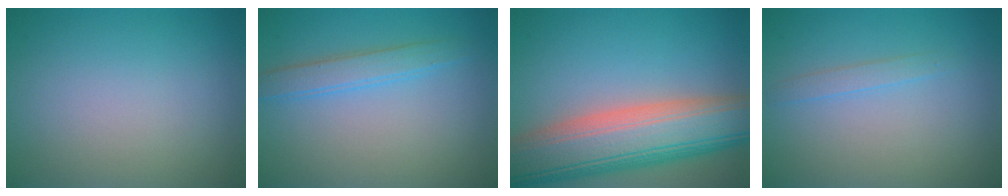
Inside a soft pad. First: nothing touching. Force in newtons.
{"total": 2.5, "press": 2.5, "slide": 0.1}
{"total": 11.9, "press": 11.9, "slide": 0.9}
{"total": 1.1, "press": 1.1, "slide": 0.2}